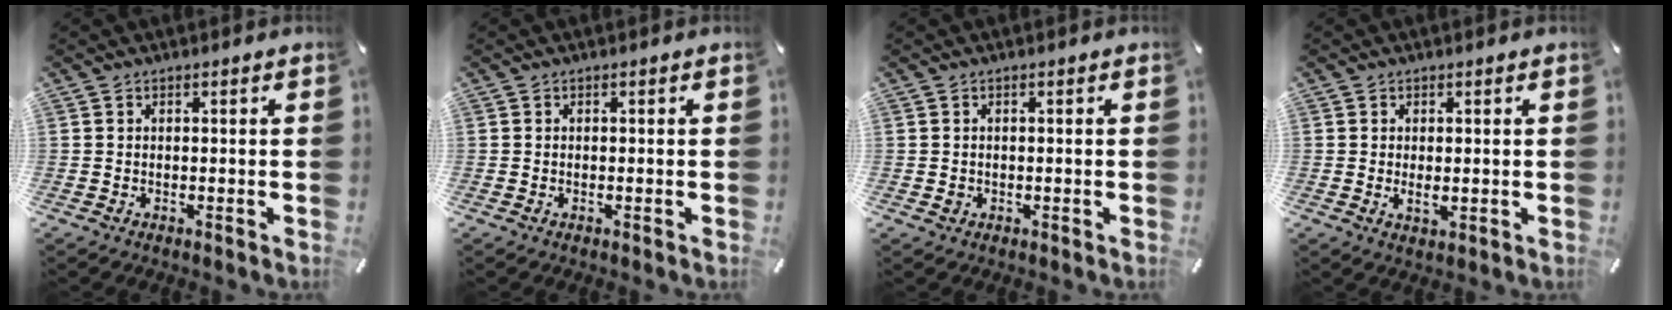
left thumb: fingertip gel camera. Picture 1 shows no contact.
{"total": 0.6, "force": [-0.2, 0.0, 0.5], "torque": [-0.007, -0.004, -0.002]}
{"total": 0.7, "force": [-0.1, 0.7, 0.1], "torque": [-0.004, 0.003, -0.003]}
{"total": 2.7, "force": [0.0, 1.1, 2.5], "torque": [-0.037, -0.001, -0.002]}